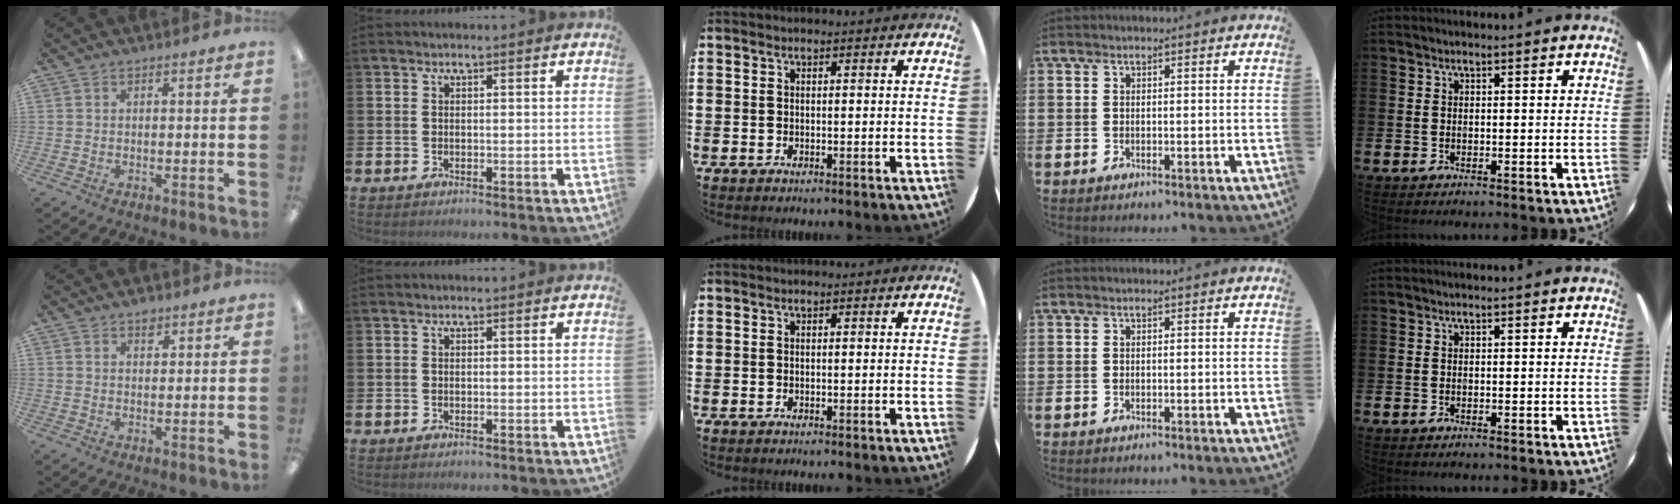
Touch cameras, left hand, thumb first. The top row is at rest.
{"thumb": {"total": 2.5, "force": [1.7, 1.5, 1.1], "torque": [-0.006, -0.004, 0.027]}}